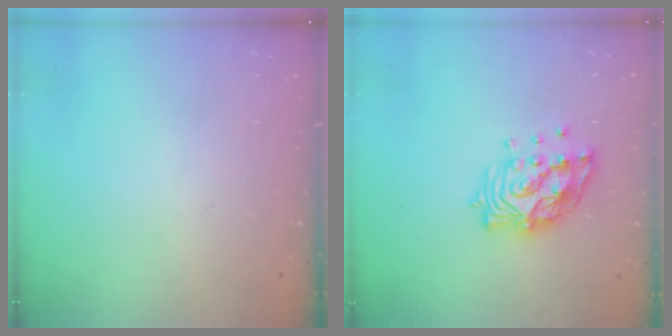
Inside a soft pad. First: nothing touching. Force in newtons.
{"total": 13.7, "press": 13.7, "slide": 1.2}